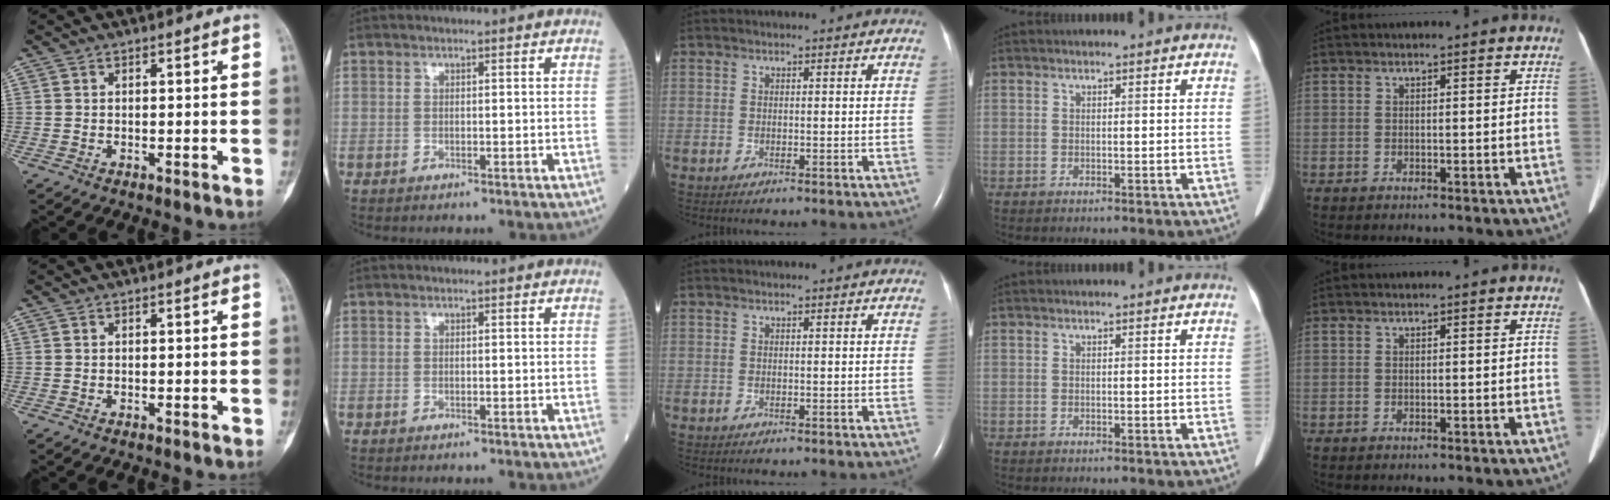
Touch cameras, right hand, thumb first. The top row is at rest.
{}